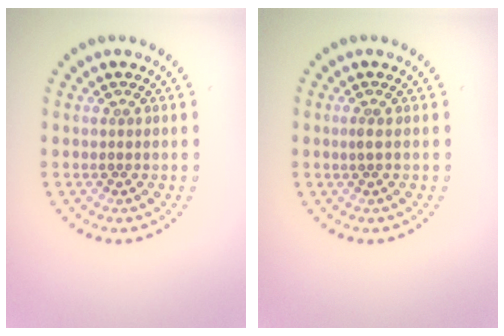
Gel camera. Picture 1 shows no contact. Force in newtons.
{"total": 0.9, "press": 0.5, "slide": 0.7}